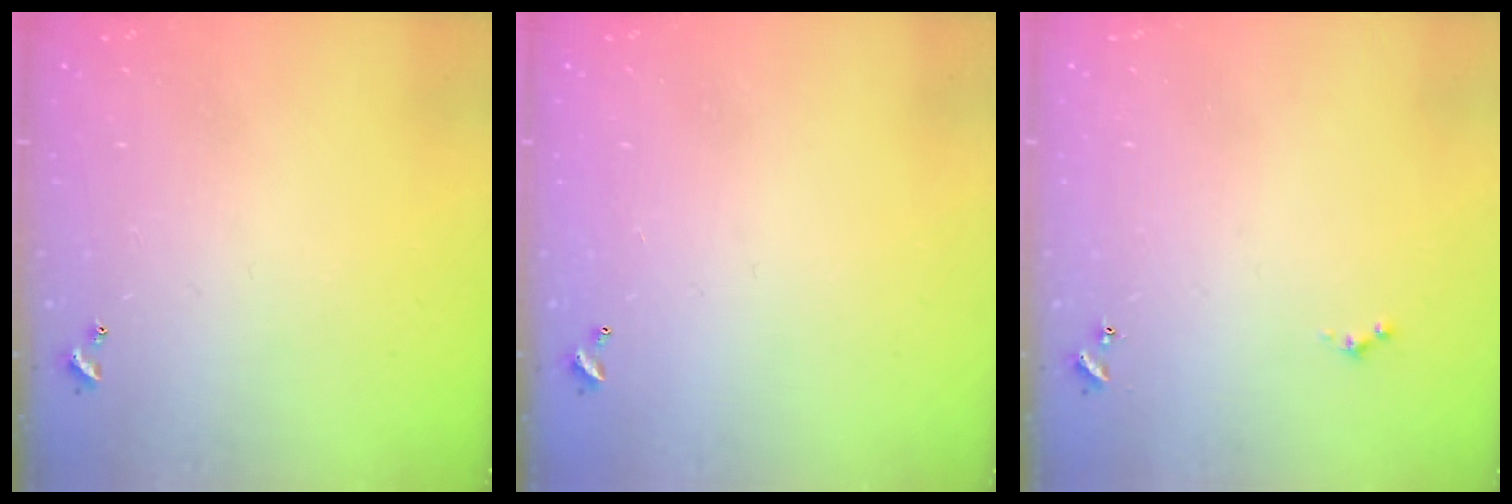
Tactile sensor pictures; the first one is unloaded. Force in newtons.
{"total": 2.8, "press": 2.8, "slide": 0.1}
{"total": 0.0}